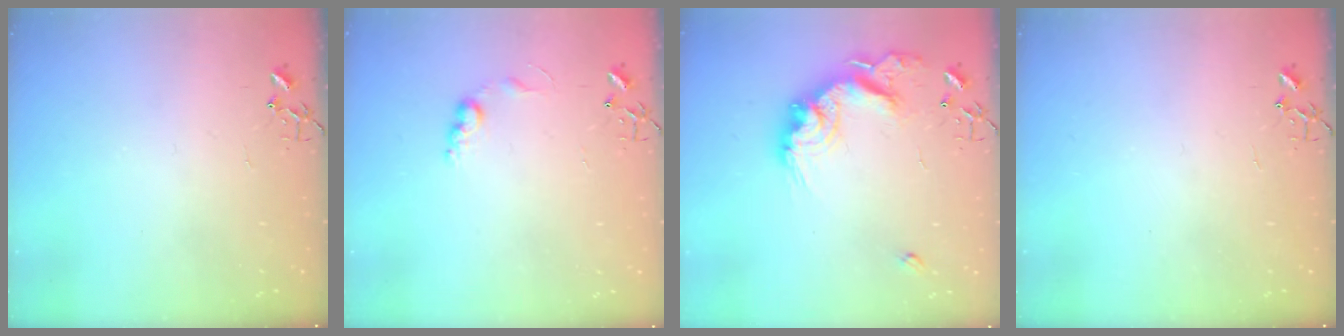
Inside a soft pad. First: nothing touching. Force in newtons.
{"total": 7.0, "press": 7.0, "slide": 0.2}
{"total": 18.2, "press": 18.0, "slide": 2.2}
{"total": 0.0}